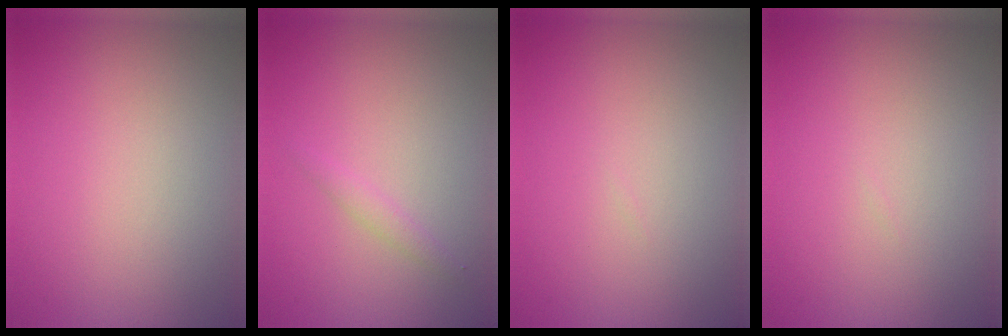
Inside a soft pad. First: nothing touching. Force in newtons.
{"total": 0.9, "press": 0.9, "slide": 0.1}
{"total": 0.0}
{"total": 0.0}